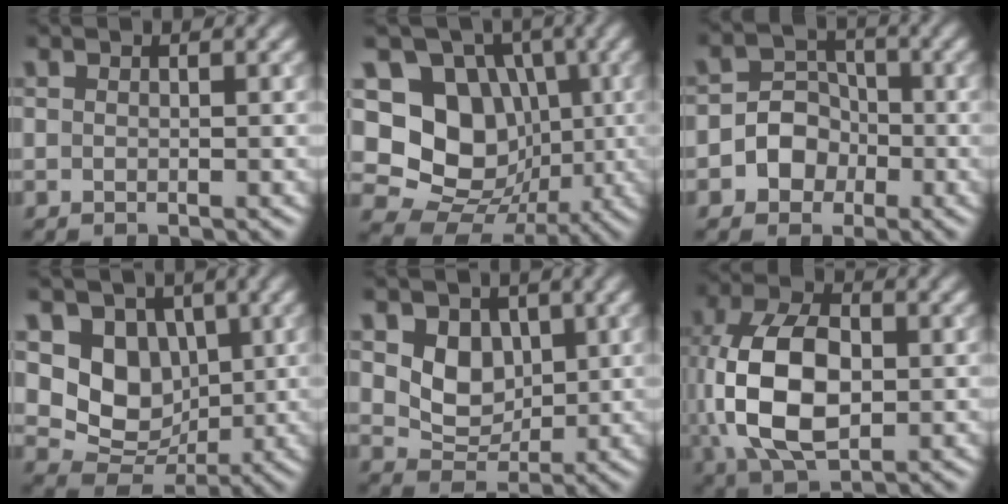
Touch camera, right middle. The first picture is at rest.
{"total": 13.7, "force": [1.1, 12.0, 6.6], "torque": [-0.129, 0.022, -0.003]}
{"total": 4.4, "force": [-1.5, 3.9, 1.5], "torque": [0.006, 0.013, -0.047]}
{"total": 6.5, "force": [1.4, 5.3, 3.5], "torque": [-0.055, -0.012, 0.018]}
{"total": 4.1, "force": [1.1, 3.2, 2.3], "torque": [-0.048, -0.011, 0.017]}
{"total": 10.7, "force": [-0.1, 6.7, 8.4], "torque": [-0.188, 0.000, 0.002]}